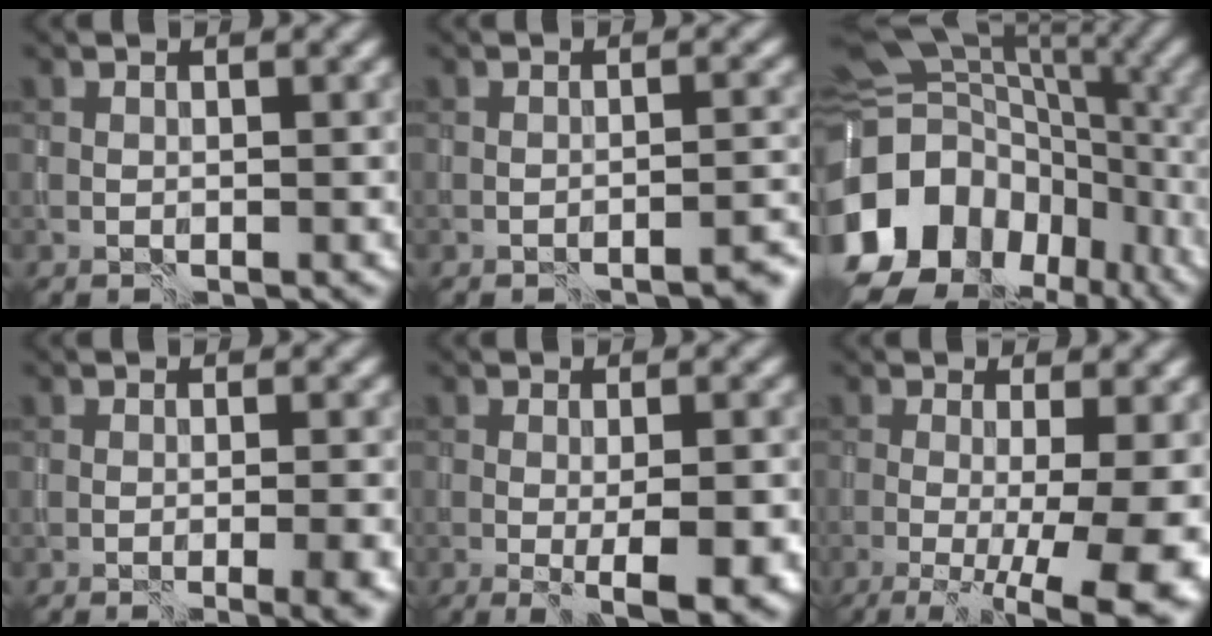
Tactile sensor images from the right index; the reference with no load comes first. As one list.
[{"total": 2.1, "force": [-1.7, 0.1, 1.2], "torque": [-0.016, -0.004, -0.030]}, {"total": 18.1, "force": [-7.1, 14.5, 8.2], "torque": [-0.186, -0.006, -0.107]}, {"total": 4.0, "force": [-1.2, 1.2, 3.6], "torque": [-0.027, -0.007, -0.012]}, {"total": 4.1, "force": [-1.3, 0.7, 3.9], "torque": [-0.054, -0.012, -0.017]}, {"total": 11.1, "force": [-2.3, 3.5, 10.2], "torque": [-0.114, -0.010, -0.023]}]